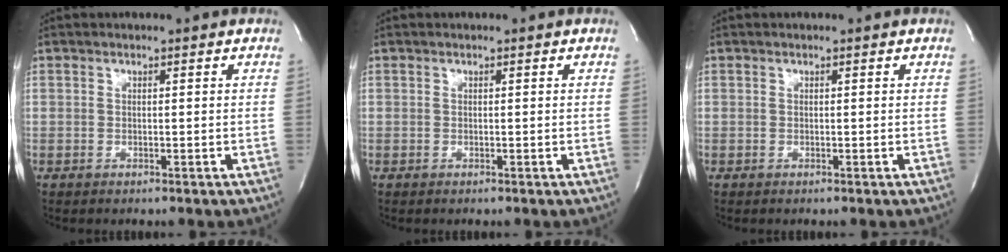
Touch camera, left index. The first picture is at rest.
{"total": 0.0}
{"total": 0.0}